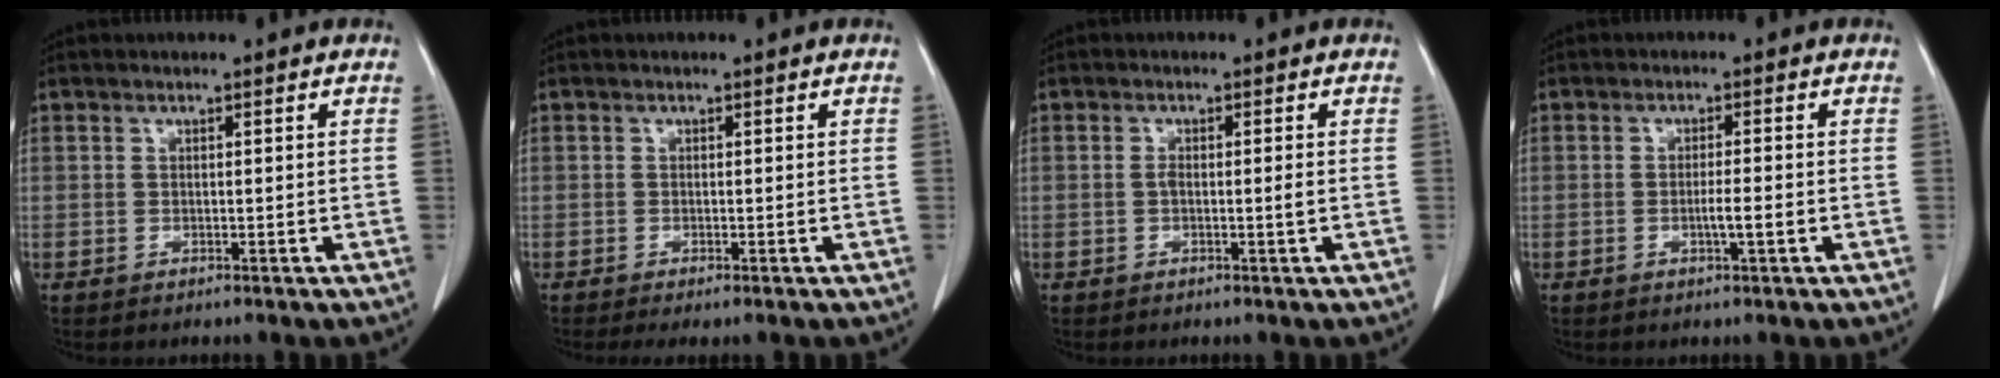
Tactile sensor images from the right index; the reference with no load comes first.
{"total": 1.7, "force": [-1.2, 0.3, 1.1], "torque": [-0.016, -0.007, -0.019]}
{"total": 1.6, "force": [-0.3, 0.1, 1.6], "torque": [-0.030, 0.000, -0.004]}
{"total": 2.6, "force": [-0.8, 0.0, 2.5], "torque": [-0.044, -0.002, -0.014]}